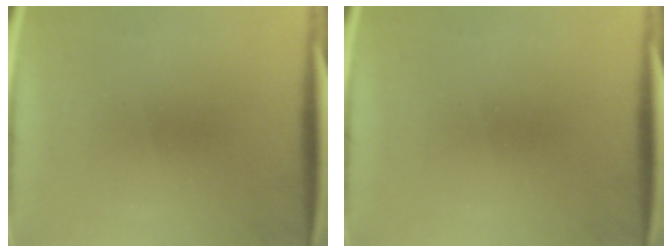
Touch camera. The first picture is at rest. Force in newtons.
{"total": 0.0}